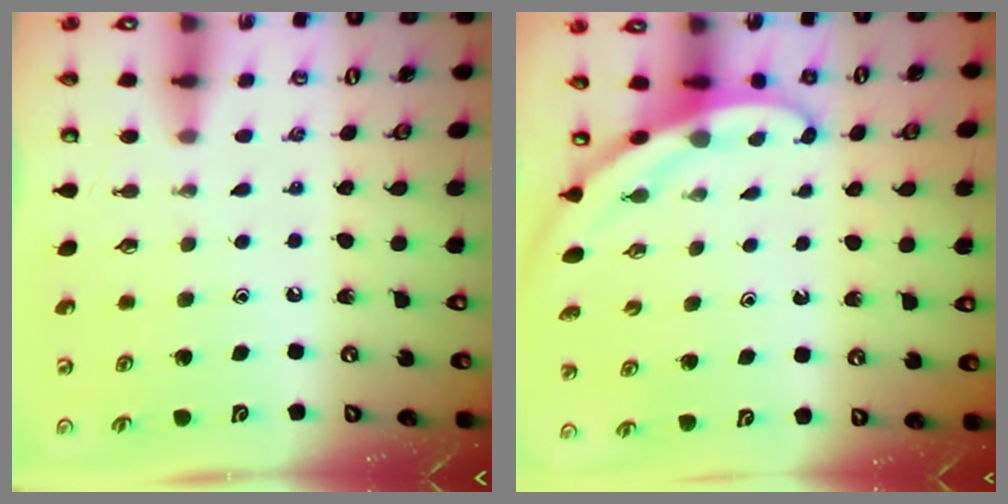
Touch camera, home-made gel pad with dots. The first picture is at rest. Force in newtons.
{"total": 3.4, "press": 3.4, "slide": 0.2}